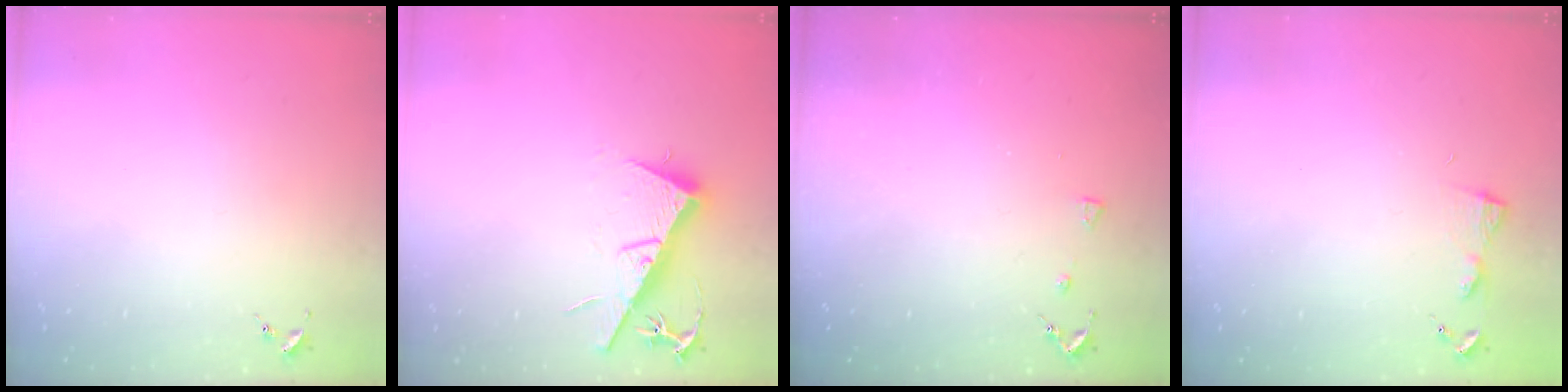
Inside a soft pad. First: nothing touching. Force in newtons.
{"total": 12.5, "press": 12.5, "slide": 0.5}
{"total": 3.3, "press": 3.3, "slide": 0.6}
{"total": 4.2, "press": 4.2, "slide": 0.5}